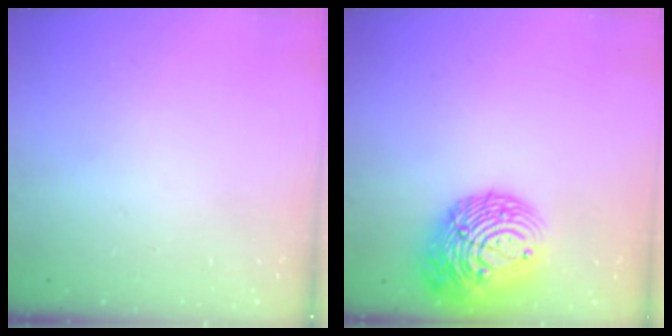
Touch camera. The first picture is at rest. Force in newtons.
{"total": 17.3, "press": 17.1, "slide": 2.2}